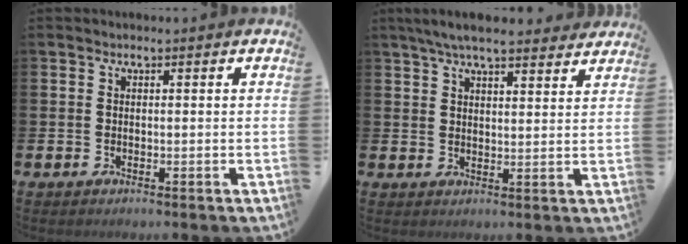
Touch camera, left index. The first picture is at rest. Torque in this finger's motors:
{"motor_torque": [1.03, -1.11, 0.51, 0.21]}